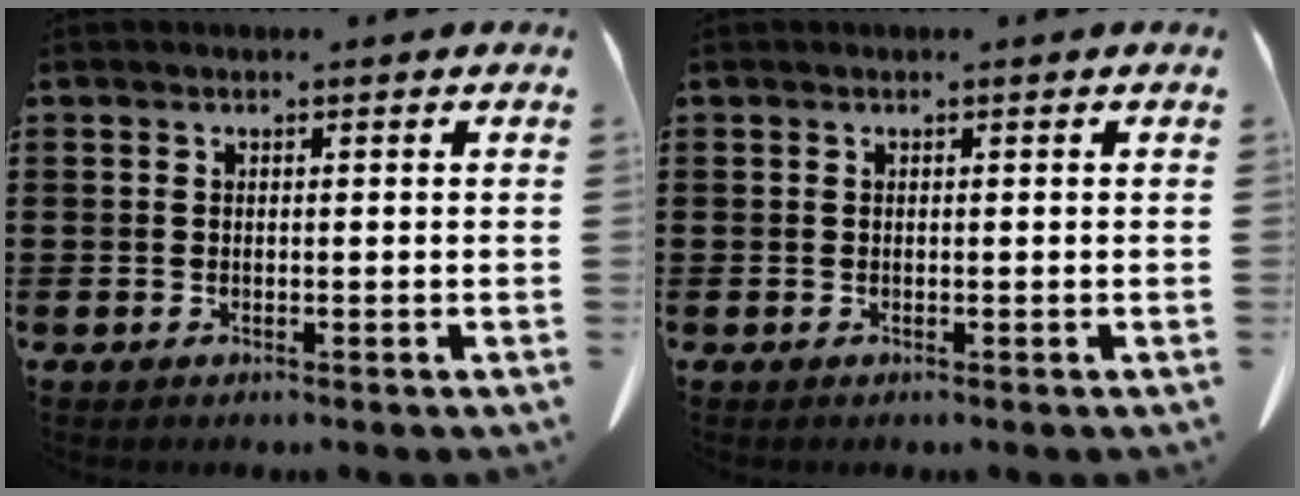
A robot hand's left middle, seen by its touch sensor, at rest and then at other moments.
{"total": 0.0}